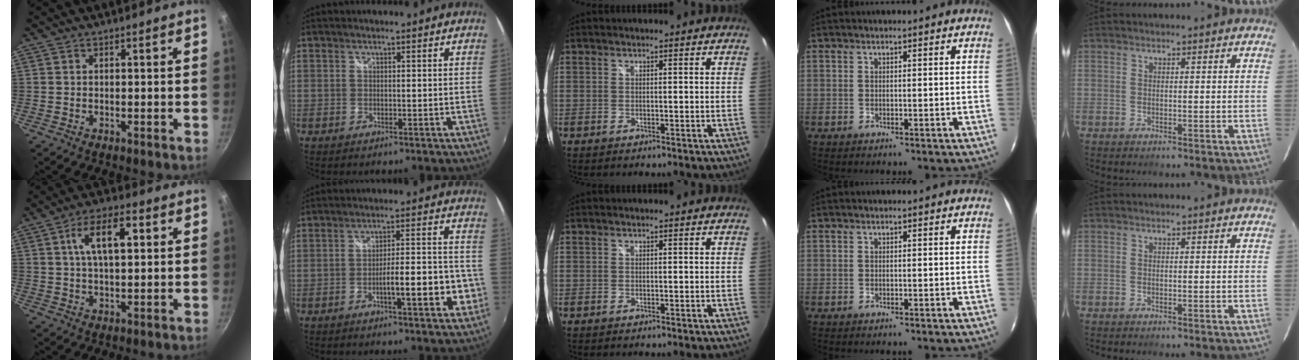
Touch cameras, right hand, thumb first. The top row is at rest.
{"thumb": {"total": 9.6, "force": [2.7, 4.3, 8.2], "torque": [-0.124, 0.010, 0.041]}, "index": {"total": 10.4, "force": [-4.1, 1.6, 9.4], "torque": [-0.148, 0.004, -0.054]}}